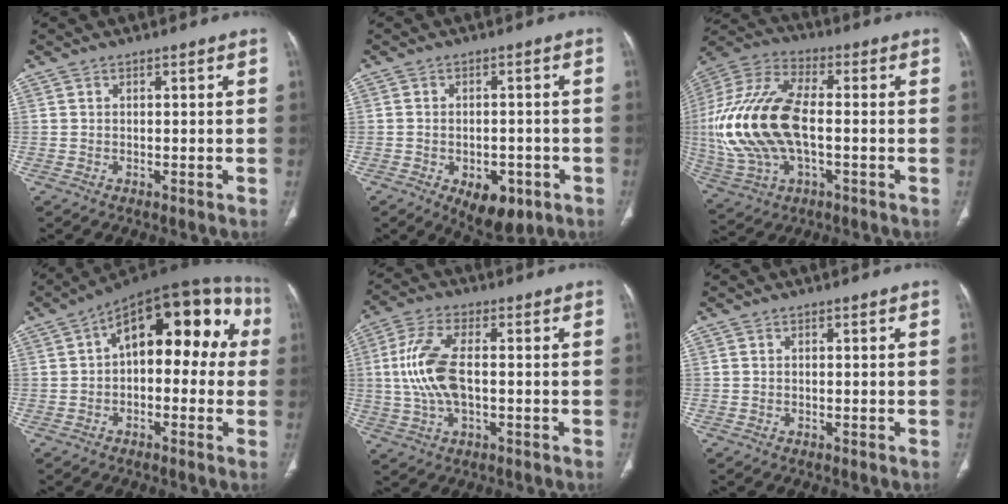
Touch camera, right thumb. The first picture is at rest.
{"total": 8.6, "force": [-3.9, 4.9, 5.9], "torque": [-0.065, 0.011, -0.041]}
{"total": 22.8, "force": [-1.2, 12.1, 19.4], "torque": [-0.437, 0.015, -0.016]}
{"total": 18.9, "force": [2.8, 10.1, 15.8], "torque": [-0.167, 0.050, 0.024]}
{"total": 10.9, "force": [0.0, 5.1, 9.6], "torque": [-0.217, 0.012, 0.002]}
{"total": 0.0}